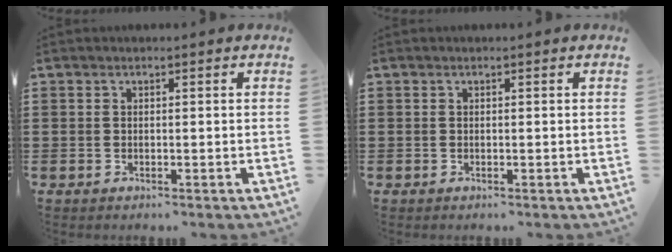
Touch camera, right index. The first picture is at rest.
{"total": 0.0}